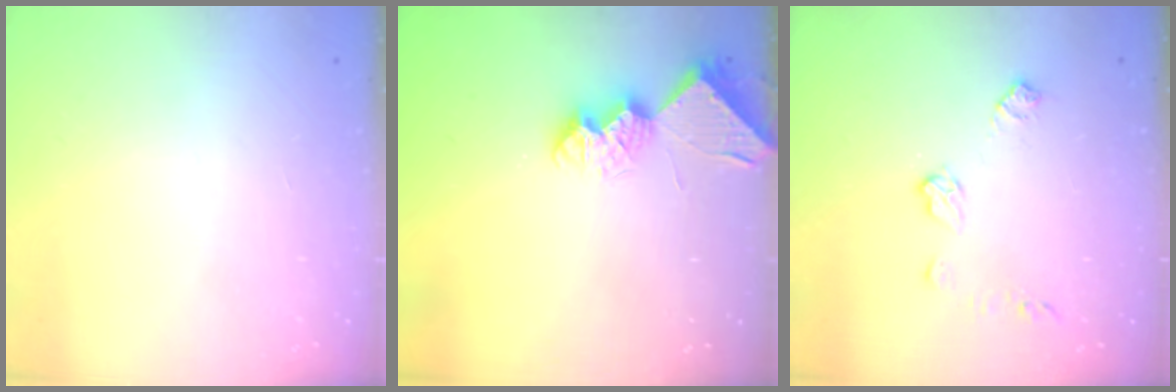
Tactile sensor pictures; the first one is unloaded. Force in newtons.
{"total": 8.8, "press": 8.8, "slide": 0.1}
{"total": 7.2, "press": 7.2, "slide": 0.2}